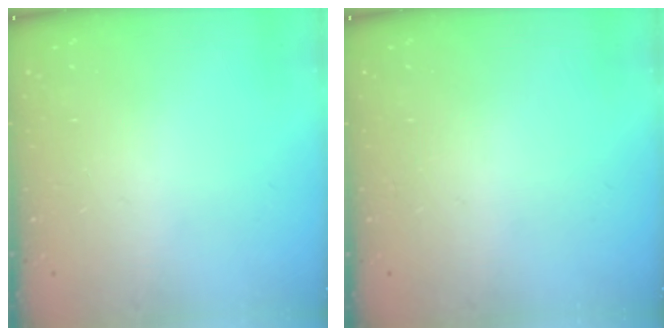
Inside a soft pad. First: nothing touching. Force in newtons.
{"total": 0.0}